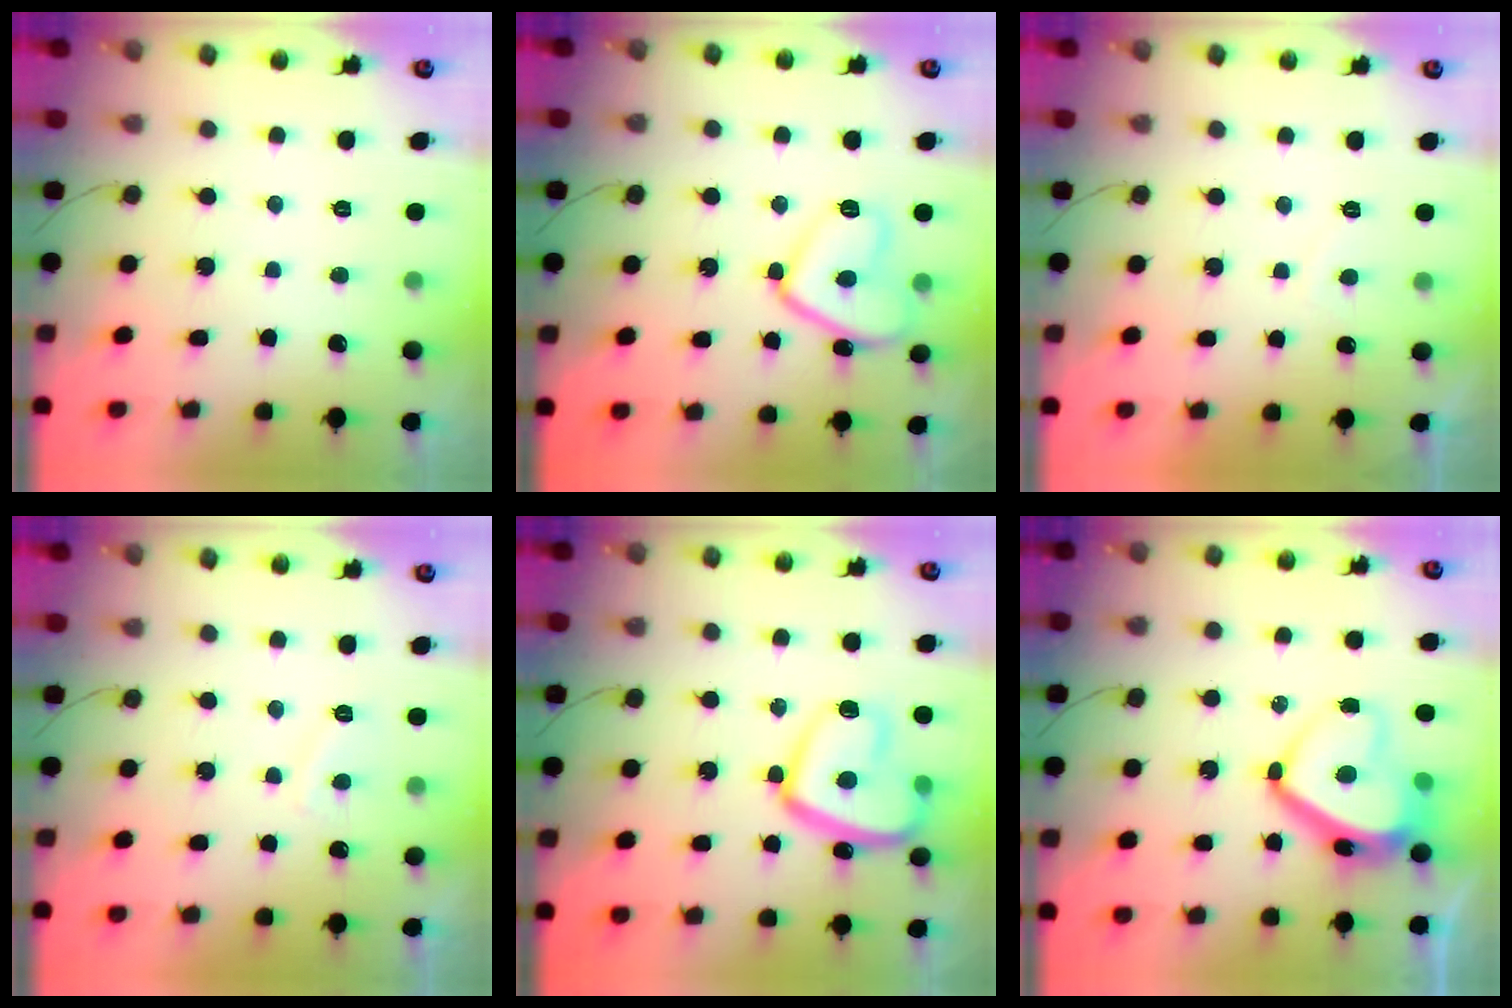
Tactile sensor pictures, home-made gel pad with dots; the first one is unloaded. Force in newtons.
{"total": 12.9, "press": 12.8, "slide": 1.4}
{"total": 0.9, "press": 0.7, "slide": 0.5}
{"total": 2.7, "press": 2.5, "slide": 0.8}
{"total": 17.7, "press": 17.5, "slide": 2.0}
{"total": 14.4, "press": 14.3, "slide": 2.1}